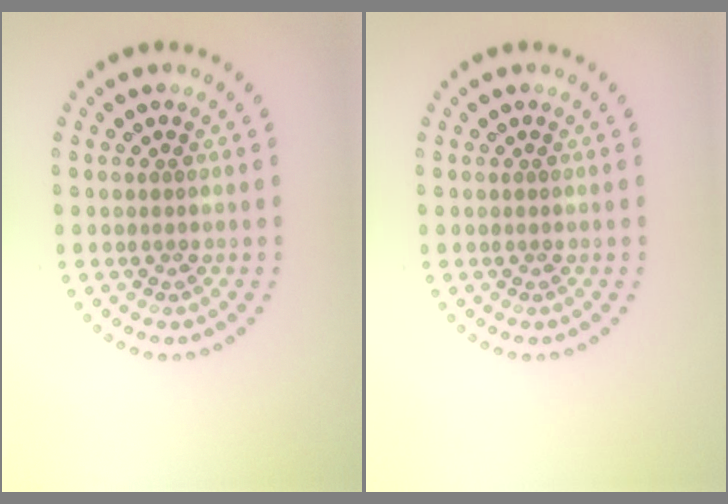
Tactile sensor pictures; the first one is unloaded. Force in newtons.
{"total": 0.0}